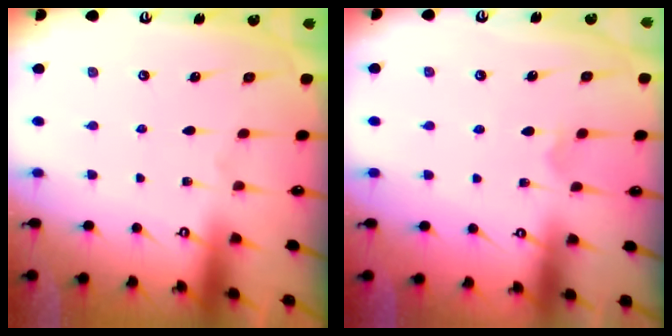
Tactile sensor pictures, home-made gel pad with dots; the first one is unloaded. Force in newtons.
{"total": 3.9, "press": 3.9, "slide": 0.4}